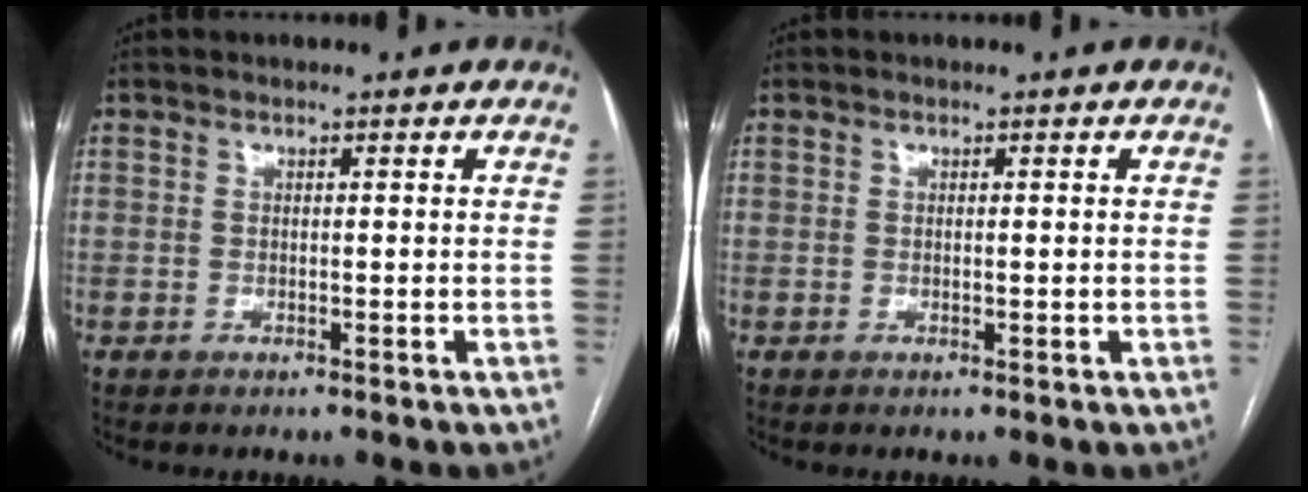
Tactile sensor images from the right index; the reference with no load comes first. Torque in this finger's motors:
{"motor_torque": [-0.21, 0.27, 0.04, 0.01]}